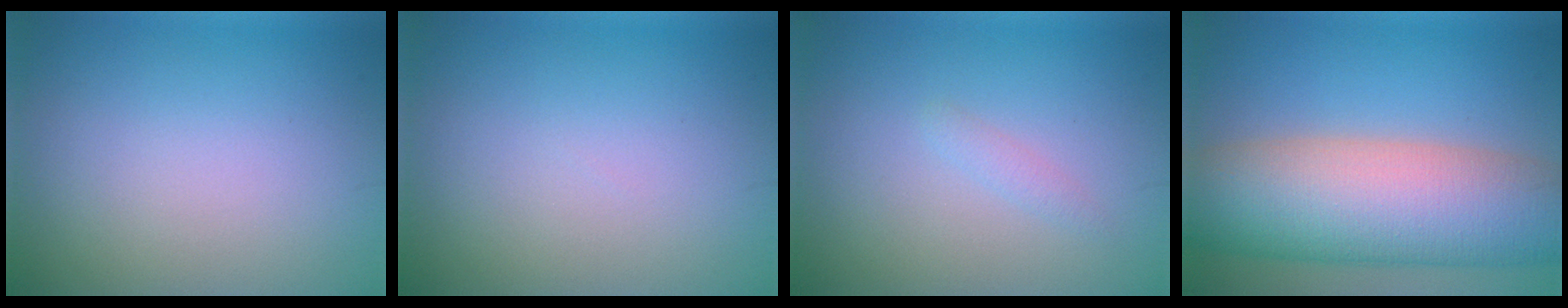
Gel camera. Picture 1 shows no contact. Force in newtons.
{"total": 0.0}
{"total": 0.9, "press": 0.9, "slide": 0.0}
{"total": 13.2, "press": 13.2, "slide": 0.7}